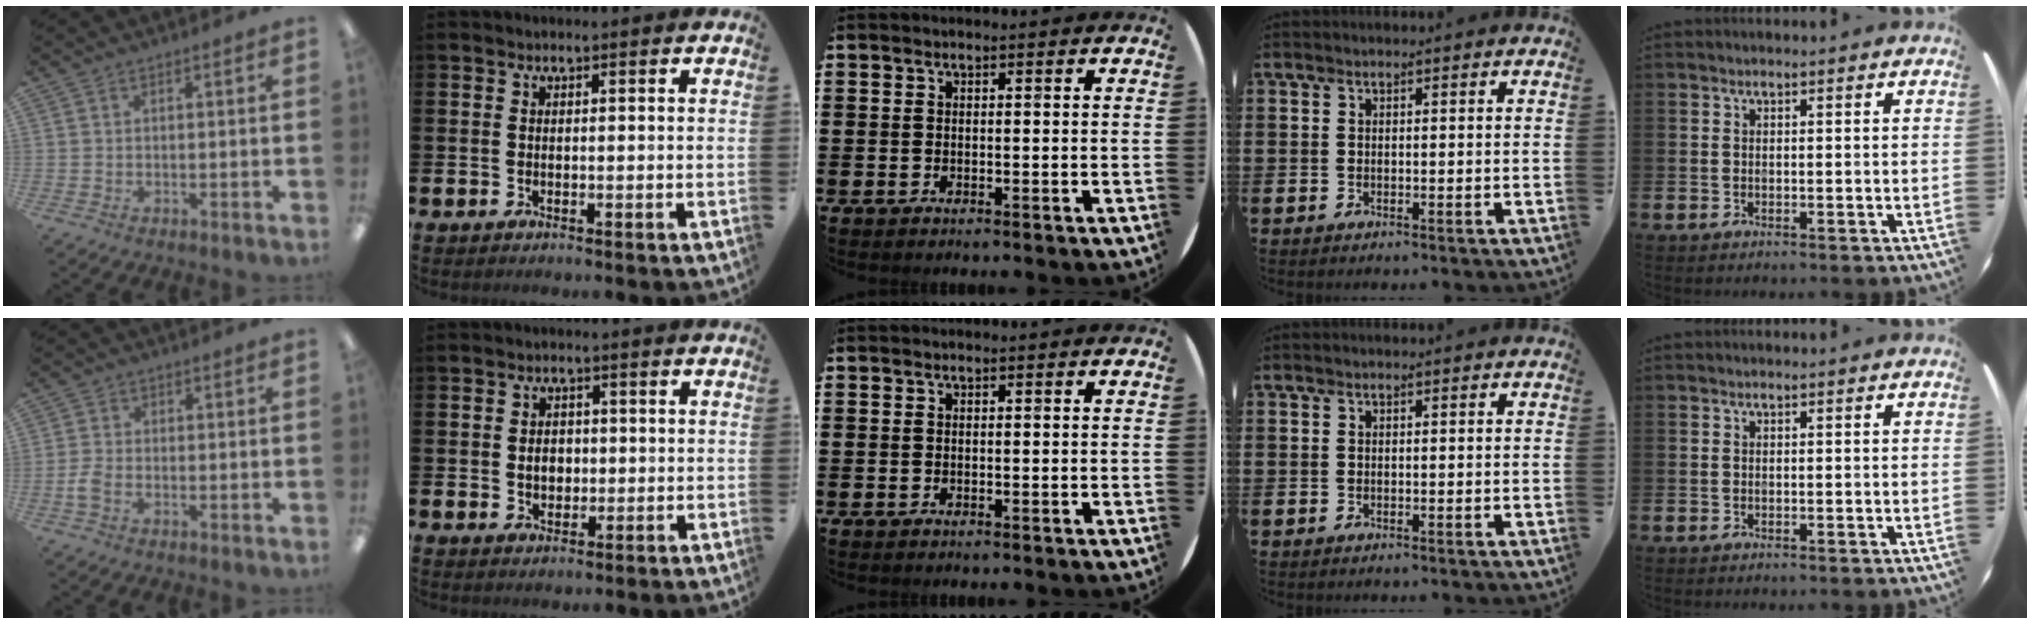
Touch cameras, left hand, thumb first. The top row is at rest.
{"thumb": {"total": 2.8, "force": [-1.1, 1.7, 1.9], "torque": [-0.037, 0.004, -0.020]}, "index": {"total": 2.8, "force": [0.0, 2.2, 1.6], "torque": [-0.020, 0.003, -0.007]}}